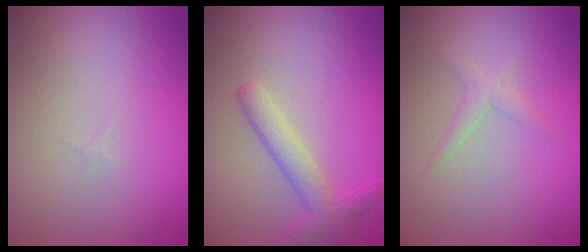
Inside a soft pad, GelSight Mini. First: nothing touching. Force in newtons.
{"total": 2.8, "press": 2.8, "slide": 0.1}
{"total": 1.1, "press": 1.1, "slide": 0.0}